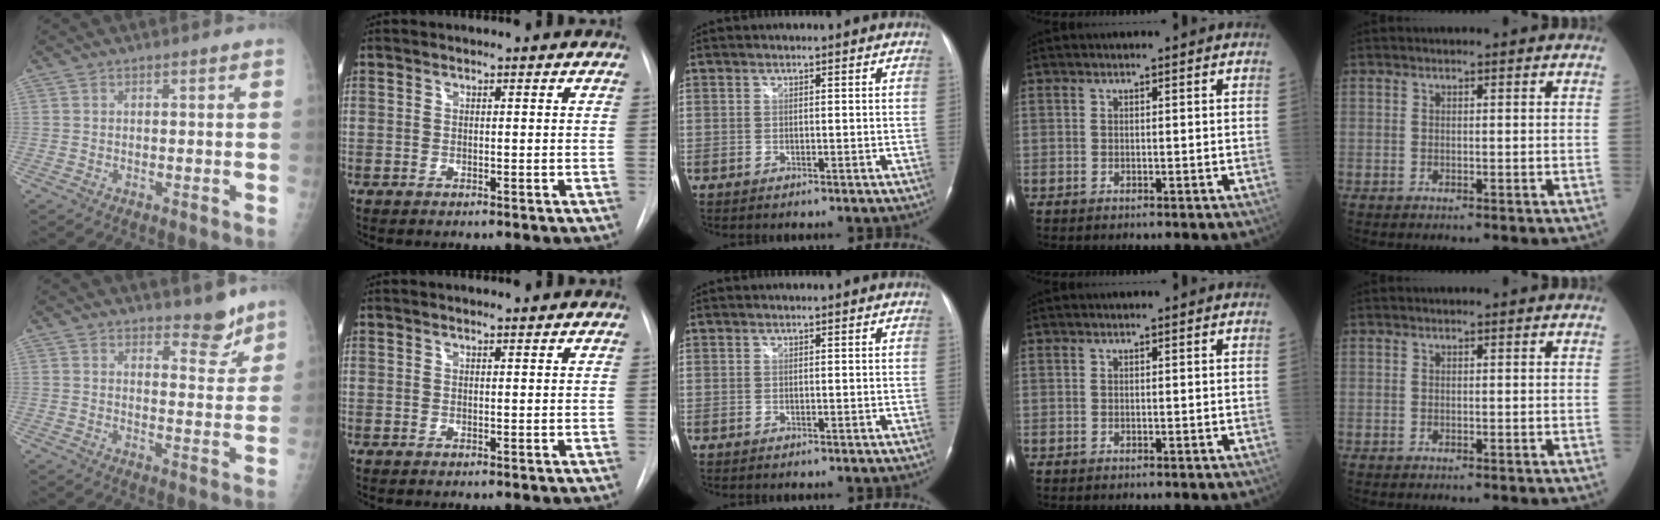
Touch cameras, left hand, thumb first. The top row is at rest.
{"thumb": {"total": 5.8, "force": [4.8, 2.2, 2.2], "torque": [-0.002, -0.040, 0.071]}, "index": {"total": 0.9, "force": [0.8, -0.1, 0.2], "torque": [-0.006, 0.004, 0.016]}}